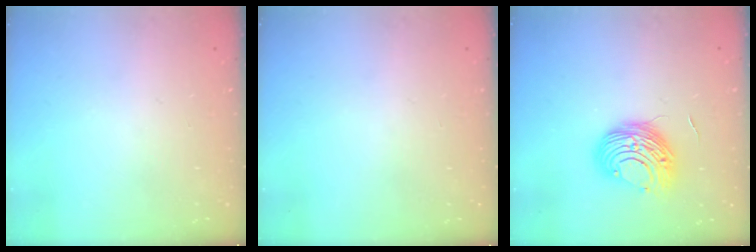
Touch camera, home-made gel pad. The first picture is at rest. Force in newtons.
{"total": 0.0}
{"total": 9.9, "press": 9.9, "slide": 0.9}